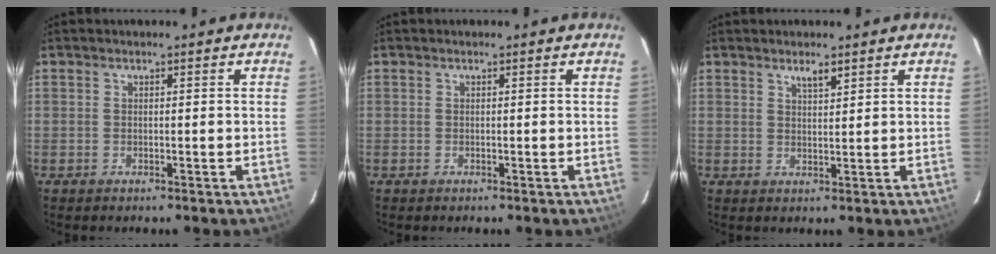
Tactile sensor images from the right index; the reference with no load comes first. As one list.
[{"total": 0.0}, {"total": 2.3, "force": [1.7, 0.5, 1.4], "torque": [-0.023, 0.002, 0.031]}]